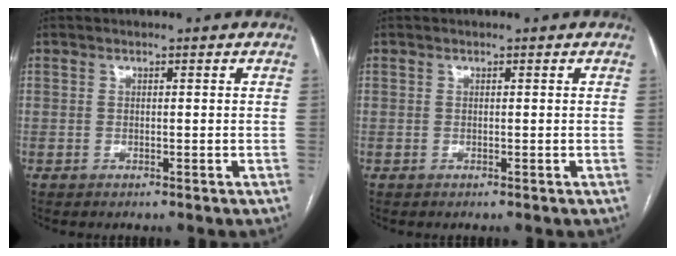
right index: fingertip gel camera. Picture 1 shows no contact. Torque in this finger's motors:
{"motor_torque": [-0.01, -0.01, 0.00, 0.00]}